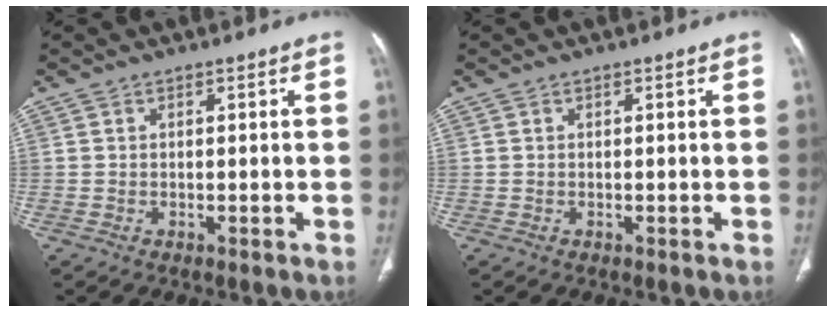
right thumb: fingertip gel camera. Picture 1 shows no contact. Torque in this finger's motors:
{"motor_torque": [0.00, 0.00, -0.15, 0.15, 0.00]}